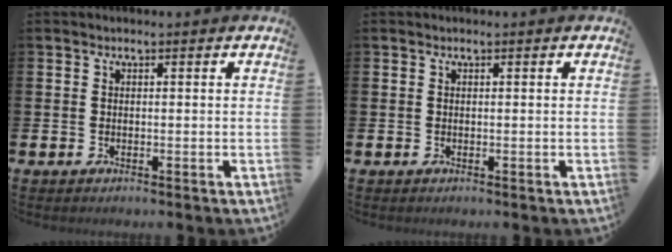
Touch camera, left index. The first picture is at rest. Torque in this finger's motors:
{"motor_torque": [-0.09, 0.09, 0.00, 0.00]}